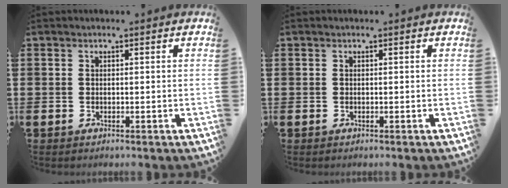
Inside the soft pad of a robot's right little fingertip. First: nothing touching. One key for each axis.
{"total": 0.0}